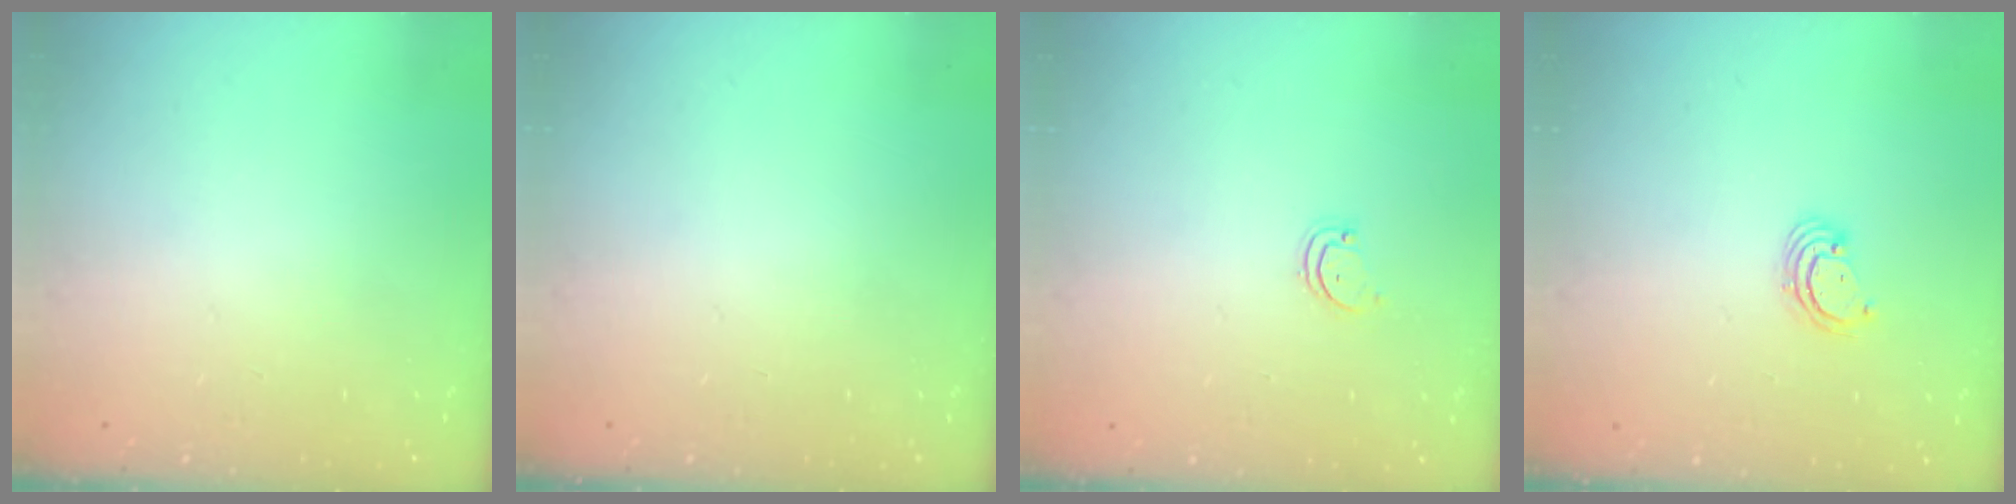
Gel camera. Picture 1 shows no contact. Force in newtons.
{"total": 0.0}
{"total": 2.3, "press": 2.3, "slide": 0.1}
{"total": 3.1, "press": 3.1, "slide": 0.3}